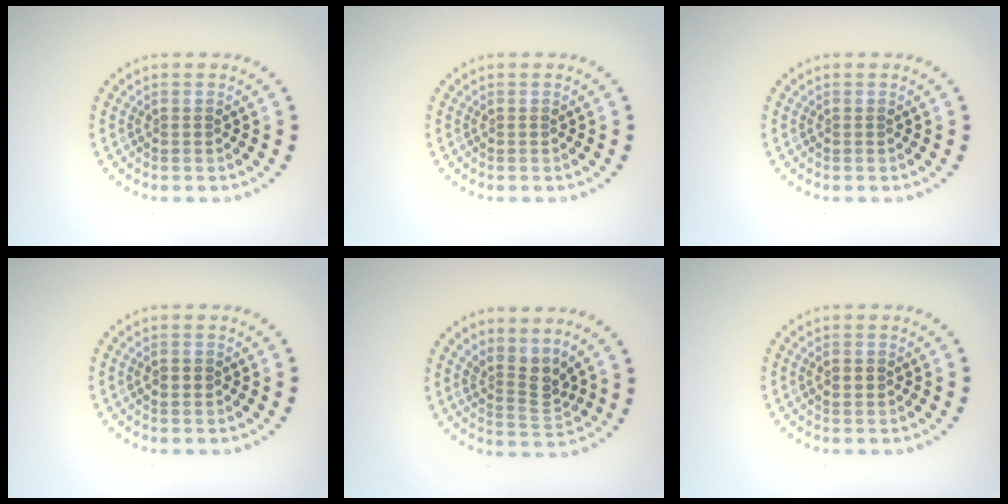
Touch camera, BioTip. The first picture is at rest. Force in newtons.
{"total": 0.0}
{"total": 0.0}
{"total": 1.7, "press": 1.7, "slide": 0.0}
{"total": 3.0, "press": 2.1, "slide": 2.1}
{"total": 1.4, "press": 1.4, "slide": 0.0}